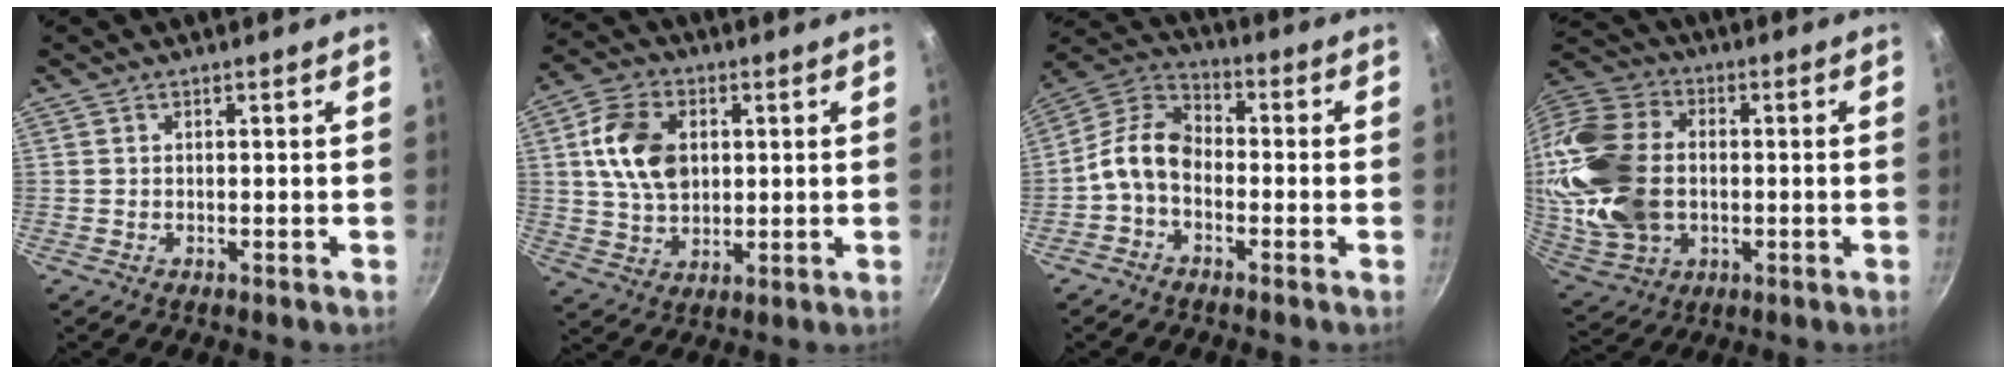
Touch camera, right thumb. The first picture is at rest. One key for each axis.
{"total": 12.4, "fx": 2.3, "fy": 8.6, "fz": 8.6, "tx": -0.139, "ty": 0.003, "tz": 0.039}
{"total": 9.2, "fx": -2.4, "fy": 6.2, "fz": 6.3, "tx": -0.109, "ty": 0.045, "tz": -0.068}
{"total": 22.8, "fx": -0.3, "fy": 16.4, "fz": 15.8, "tx": -0.314, "ty": 0.018, "tz": 0.003}